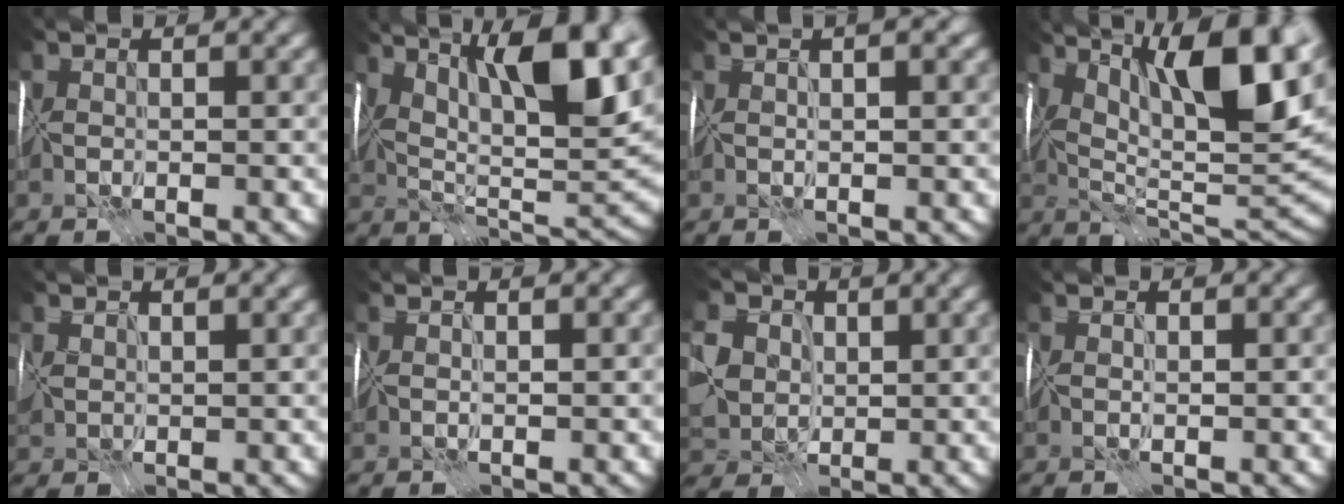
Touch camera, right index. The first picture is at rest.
{"total": 12.6, "force": [6.6, 4.2, 9.8], "torque": [-0.152, 0.006, 0.120]}
{"total": 4.4, "force": [2.8, 1.7, 3.0], "torque": [-0.031, 0.029, 0.037]}
{"total": 13.6, "force": [6.5, 4.9, 10.9], "torque": [-0.175, 0.007, 0.117]}
{"total": 4.3, "force": [2.9, 2.4, 2.0], "torque": [-0.044, 0.019, 0.056]}
{"total": 1.7, "force": [0.2, -1.1, -1.3], "torque": [0.028, -0.002, 0.006]}
{"total": 6.4, "force": [2.8, 5.3, 2.2], "torque": [-0.061, 0.021, 0.046]}
{"total": 2.1, "force": [0.3, -1.4, -1.5], "torque": [0.031, -0.001, 0.006]}